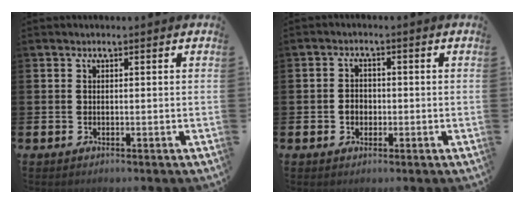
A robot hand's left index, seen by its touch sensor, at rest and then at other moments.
{"total": 2.3, "force": [-0.5, 1.9, 1.1], "torque": [-0.014, 0.003, -0.014]}